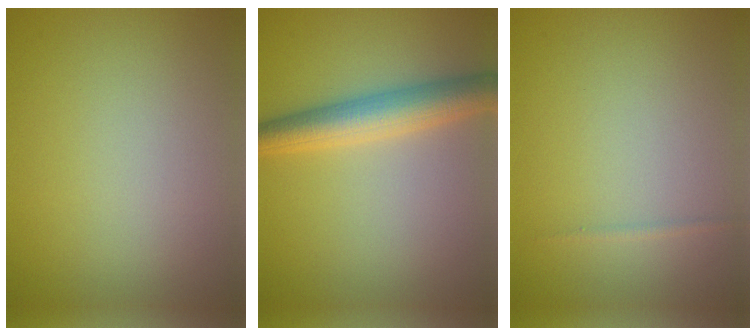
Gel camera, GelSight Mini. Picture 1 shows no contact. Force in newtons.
{"total": 4.7, "press": 4.7, "slide": 0.0}
{"total": 0.5, "press": 0.5, "slide": 0.0}